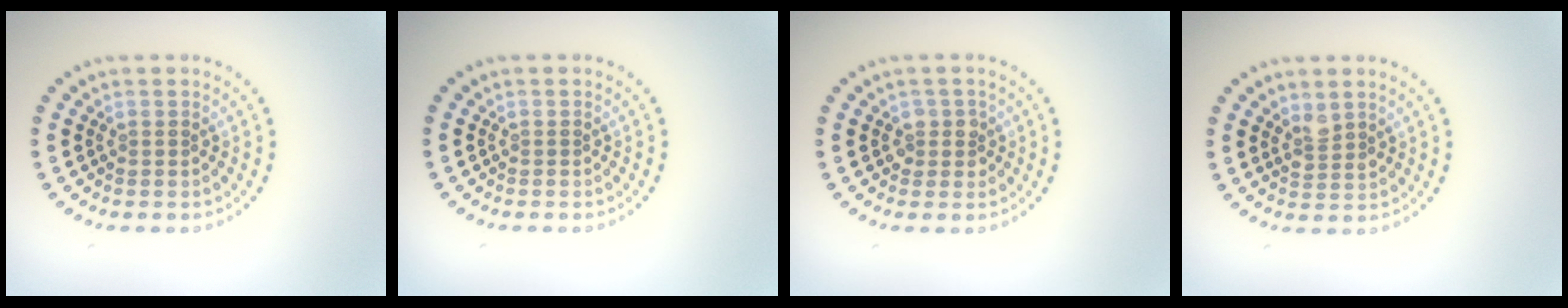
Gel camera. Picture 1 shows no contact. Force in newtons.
{"total": 0.0}
{"total": 1.5, "press": 1.4, "slide": 0.6}
{"total": 1.6, "press": 1.4, "slide": 0.8}